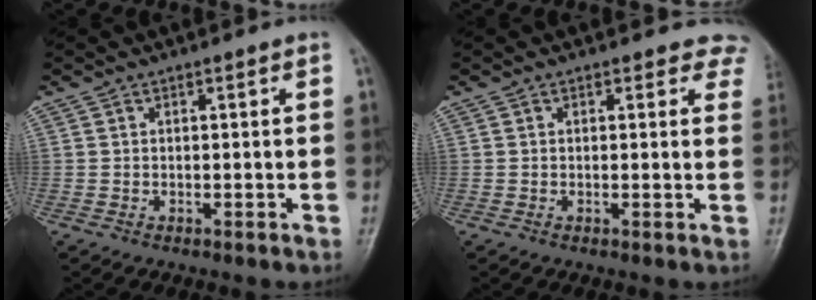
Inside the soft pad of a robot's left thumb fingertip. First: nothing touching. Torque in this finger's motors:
{"motor_torque": [0.01, -0.08, 0.09, 0.34, 0.04]}